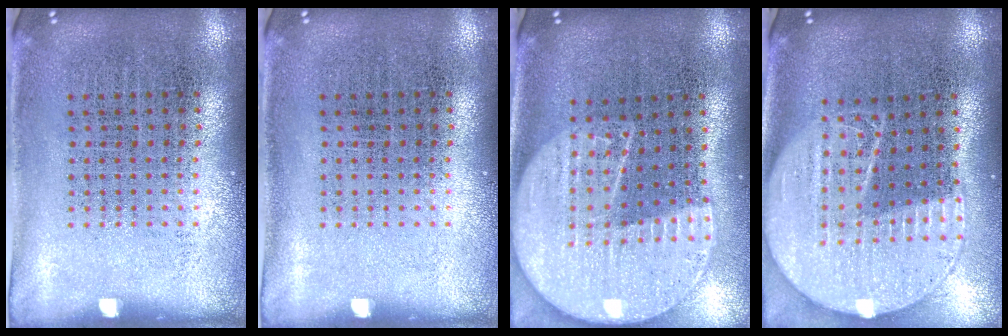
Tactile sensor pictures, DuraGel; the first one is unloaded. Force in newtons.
{"total": 0.0}
{"total": 2.3, "press": 2.0, "slide": 1.1}
{"total": 2.1, "press": 1.8, "slide": 1.1}